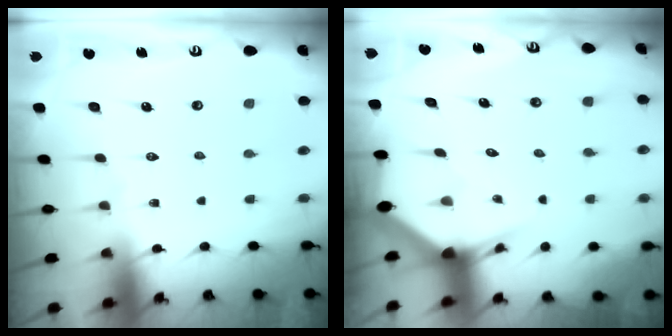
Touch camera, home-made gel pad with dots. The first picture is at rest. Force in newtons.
{"total": 3.0, "press": 2.9, "slide": 0.5}